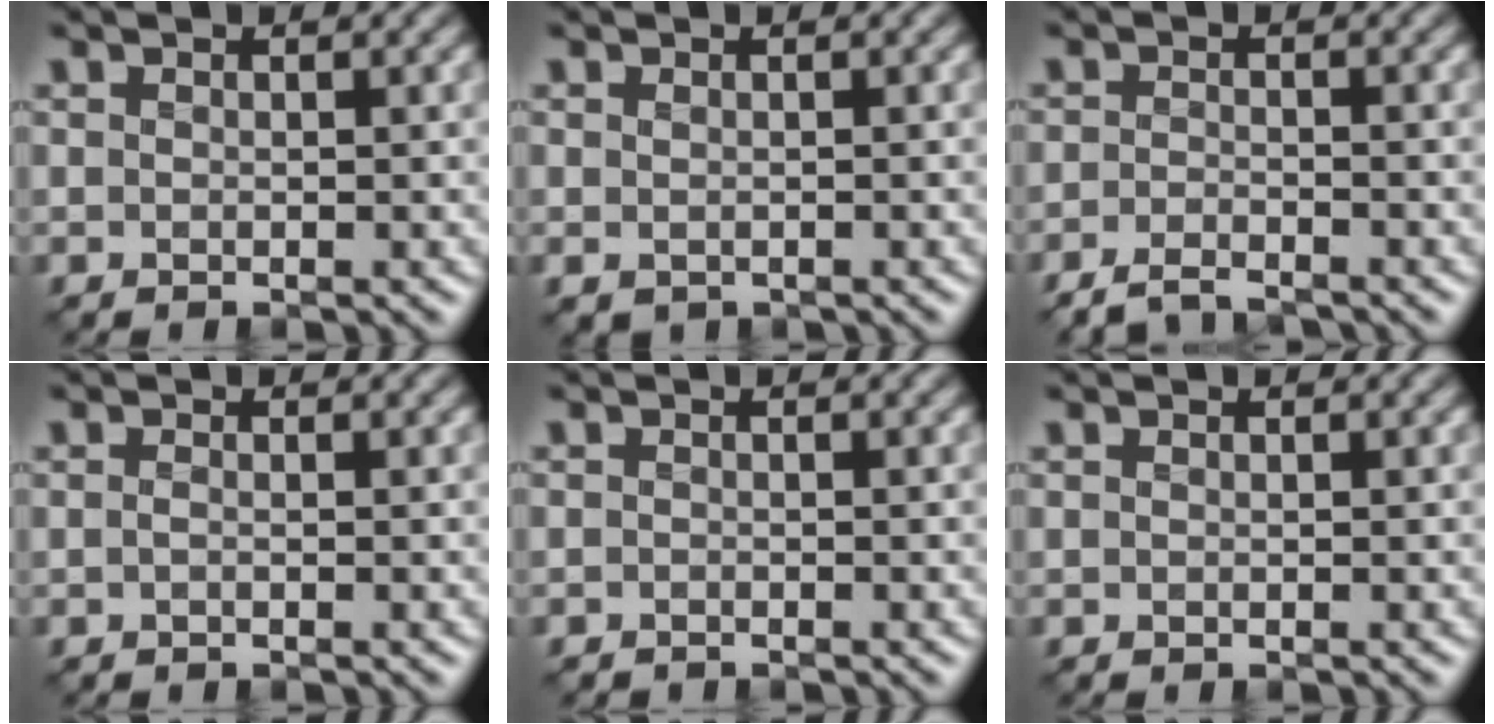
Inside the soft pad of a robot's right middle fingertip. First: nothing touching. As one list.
[{"total": 0.8, "force": [-0.4, 0.5, 0.4], "torque": [-0.011, -0.007, -0.006]}, {"total": 2.4, "force": [-2.3, 0.3, 0.8], "torque": [-0.017, -0.003, -0.049]}, {"total": 0.6, "force": [-0.4, 0.1, 0.4], "torque": [-0.013, -0.003, -0.009]}, {"total": 0.6, "force": [-0.6, 0.1, -0.1], "torque": [0.000, -0.007, -0.014]}, {"total": 0.0}]